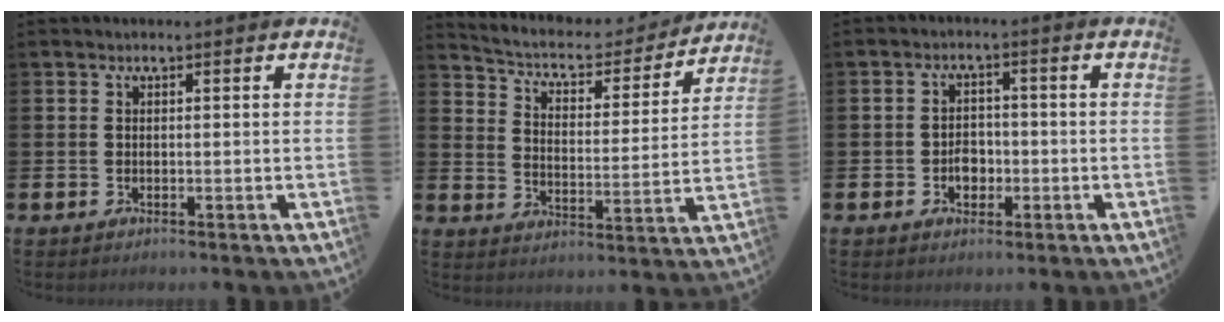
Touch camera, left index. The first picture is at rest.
{"total": 5.9, "force": [5.4, 2.0, 1.7], "torque": [-0.059, -0.045, 0.085]}
{"total": 3.0, "force": [-0.9, 2.2, 1.8], "torque": [-0.025, 0.000, -0.021]}